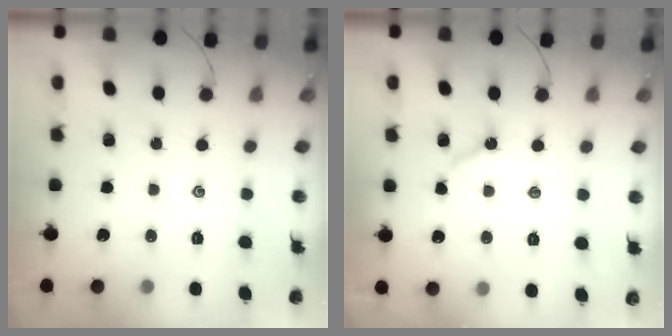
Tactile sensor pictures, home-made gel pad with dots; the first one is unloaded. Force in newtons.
{"total": 3.9, "press": 3.8, "slide": 0.6}